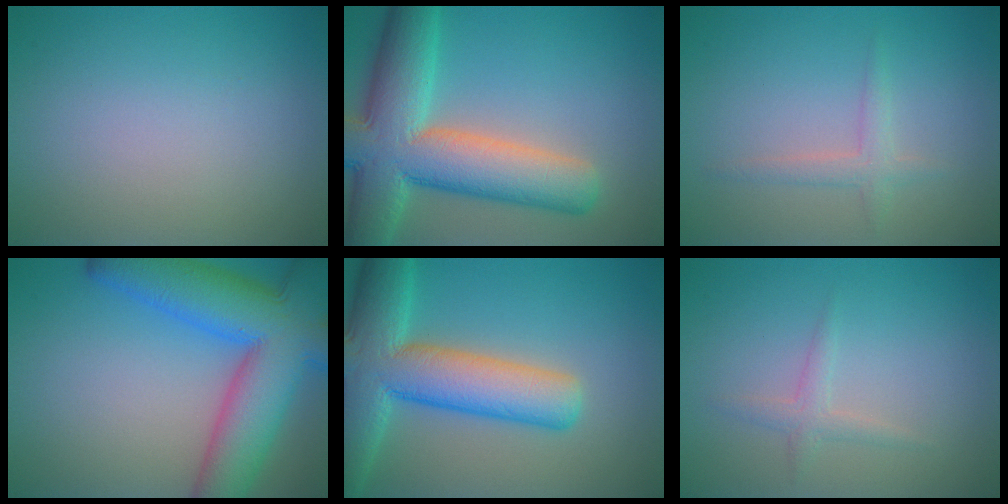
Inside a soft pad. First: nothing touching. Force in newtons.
{"total": 12.0, "press": 12.0, "slide": 0.7}
{"total": 1.5, "press": 1.5, "slide": 0.1}
{"total": 12.5, "press": 12.5, "slide": 0.6}
{"total": 10.6, "press": 10.6, "slide": 0.7}
{"total": 1.3, "press": 1.3, "slide": 0.1}